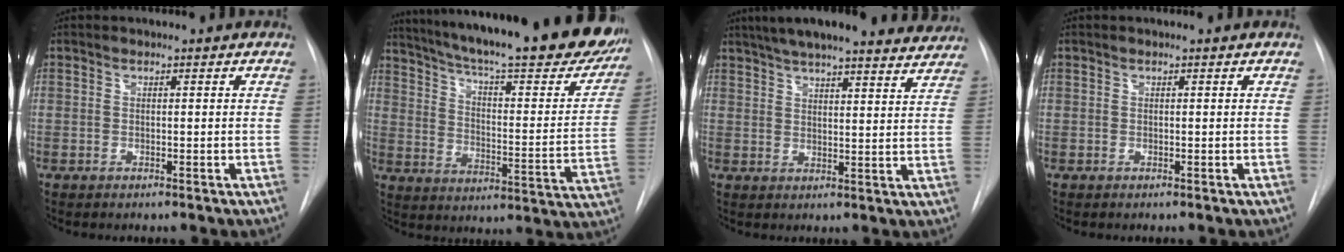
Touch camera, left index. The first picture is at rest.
{"total": 33.3, "force": [27.5, 5.7, 17.9], "torque": [-0.272, -0.058, 0.355]}
{"total": 22.7, "force": [20.1, 3.7, 9.9], "torque": [-0.162, 0.002, 0.252]}
{"total": 0.0}